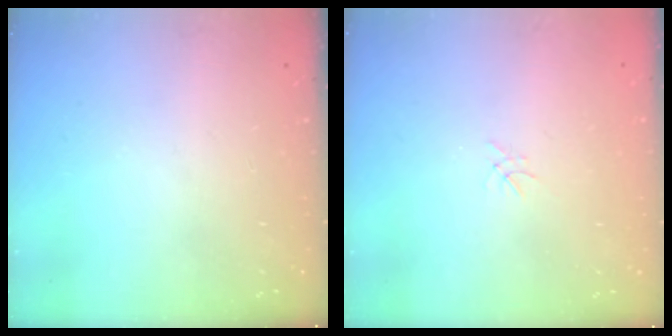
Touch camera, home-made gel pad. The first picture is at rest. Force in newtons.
{"total": 0.0}